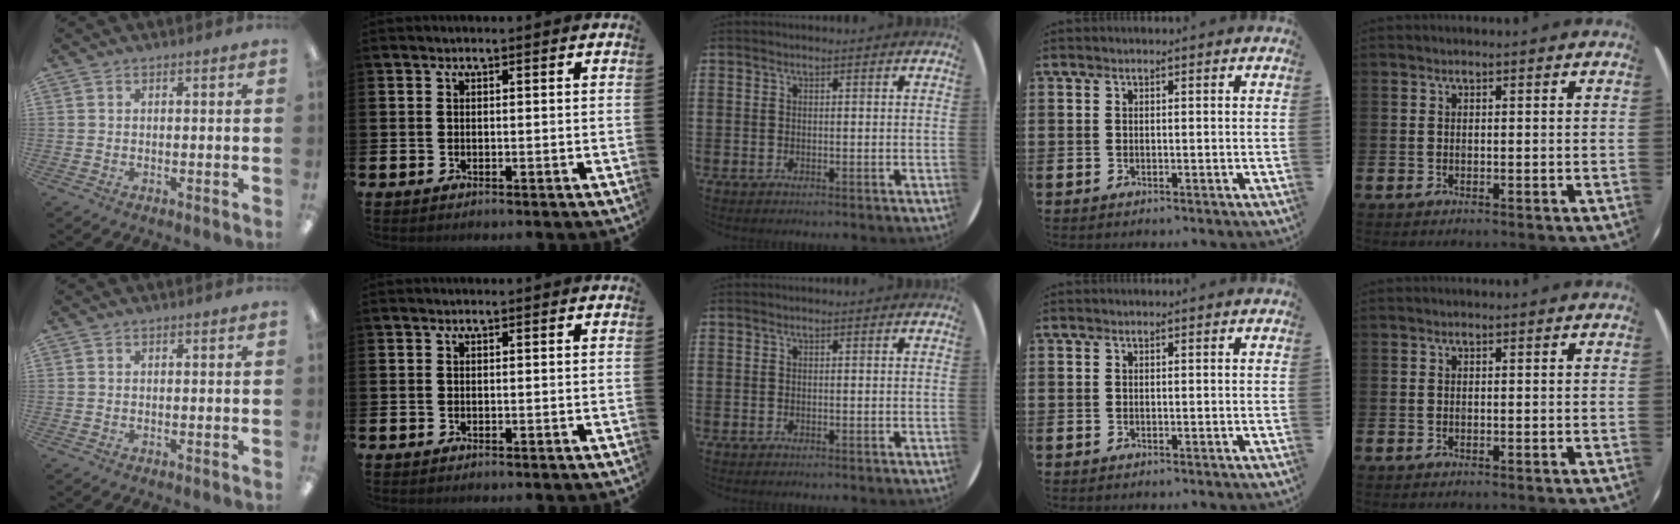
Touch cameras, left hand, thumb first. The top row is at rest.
{}